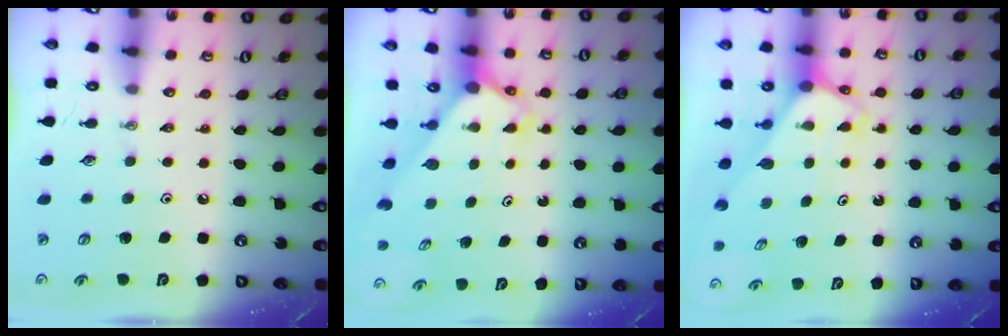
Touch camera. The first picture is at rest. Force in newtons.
{"total": 2.7, "press": 2.7, "slide": 0.2}
{"total": 2.8, "press": 2.8, "slide": 0.2}